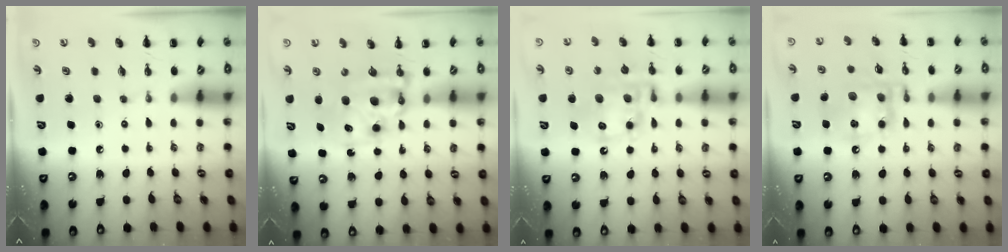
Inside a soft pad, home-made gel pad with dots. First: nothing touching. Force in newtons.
{"total": 9.8, "press": 9.3, "slide": 3.1}
{"total": 13.5, "press": 13.1, "slide": 2.9}
{"total": 14.5, "press": 14.3, "slide": 2.3}